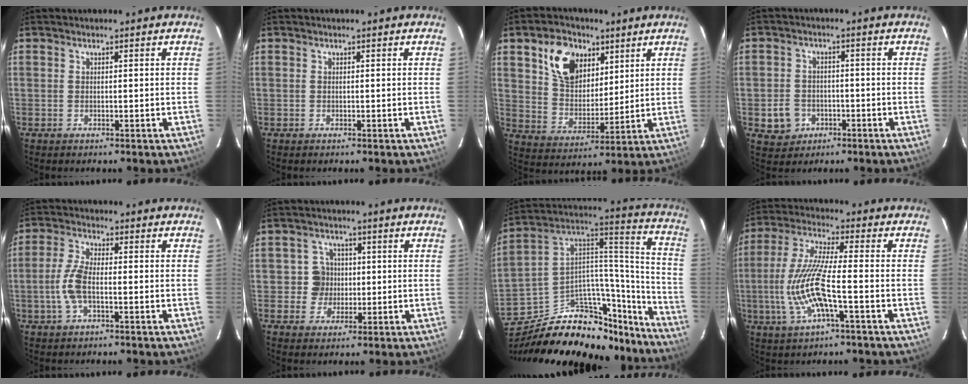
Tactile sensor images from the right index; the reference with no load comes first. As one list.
[{"total": 0.0}, {"total": 12.6, "force": [6.3, 8.4, 6.9], "torque": [-0.136, 0.028, 0.123]}, {"total": 5.8, "force": [-2.1, 5.2, 1.6], "torque": [-0.047, 0.014, -0.024]}, {"total": 5.8, "force": [-1.6, 1.9, 5.3], "torque": [-0.120, 0.004, -0.034]}, {"total": 4.5, "force": [-0.1, 4.5, 0.3], "torque": [0.000, 0.012, -0.003]}, {"total": 30.7, "force": [-24.0, 14.2, 12.6], "torque": [-0.189, 0.082, -0.348]}, {"total": 12.1, "force": [-3.3, 1.6, 11.5], "torque": [-0.245, -0.007, -0.063]}]